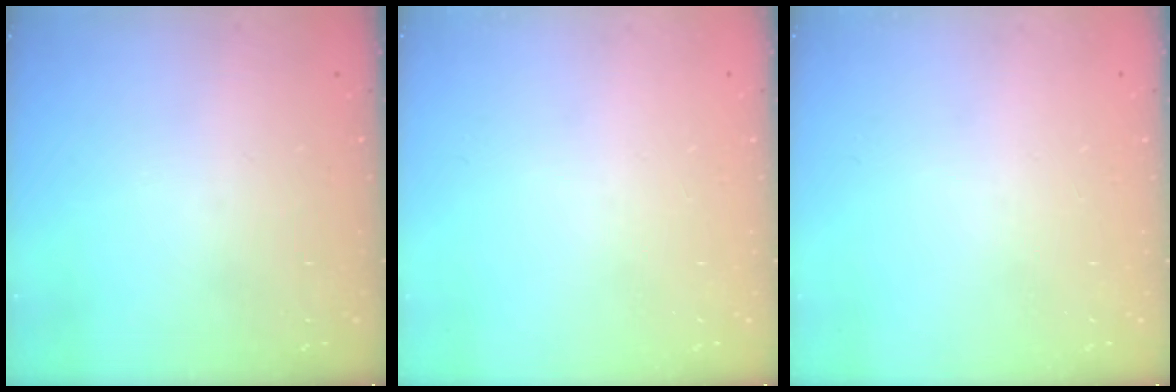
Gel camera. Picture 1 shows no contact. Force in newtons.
{"total": 0.0}
{"total": 0.0}